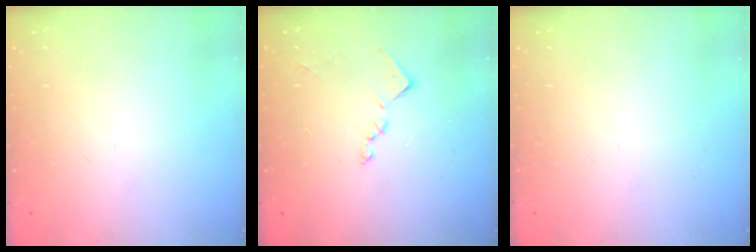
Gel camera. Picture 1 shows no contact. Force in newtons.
{"total": 8.9, "press": 8.9, "slide": 0.6}
{"total": 0.0}